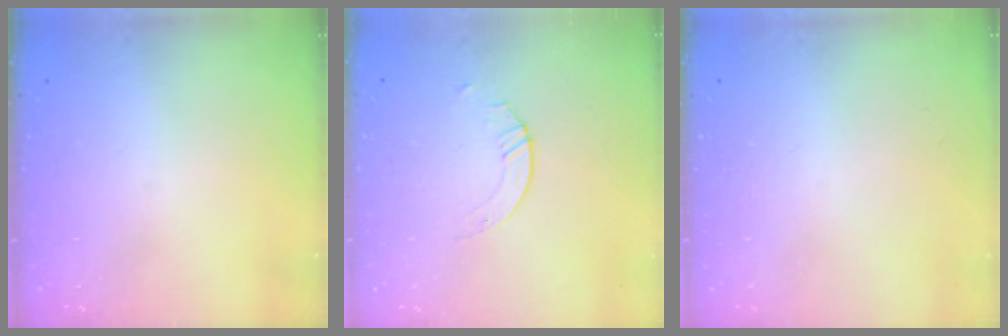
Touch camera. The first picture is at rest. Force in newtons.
{"total": 2.1, "press": 2.1, "slide": 0.1}
{"total": 0.0}